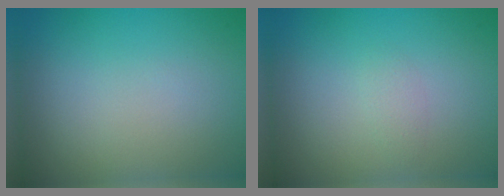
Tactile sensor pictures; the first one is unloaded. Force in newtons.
{"total": 0.8, "press": 0.8, "slide": 0.0}